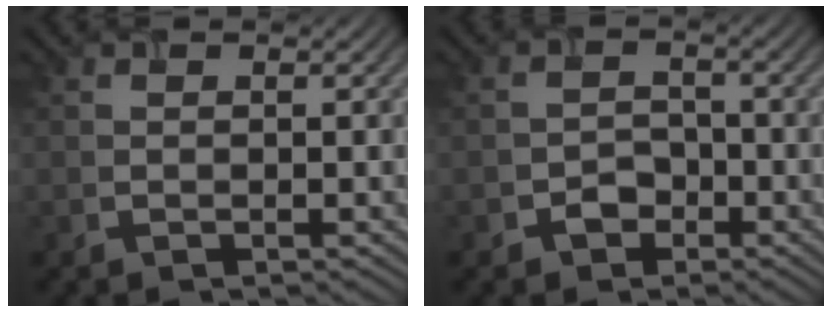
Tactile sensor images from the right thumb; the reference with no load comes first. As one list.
[{"total": 2.4, "force": [-1.7, 1.6, 0.5], "torque": [-0.004, 0.005, -0.032]}]